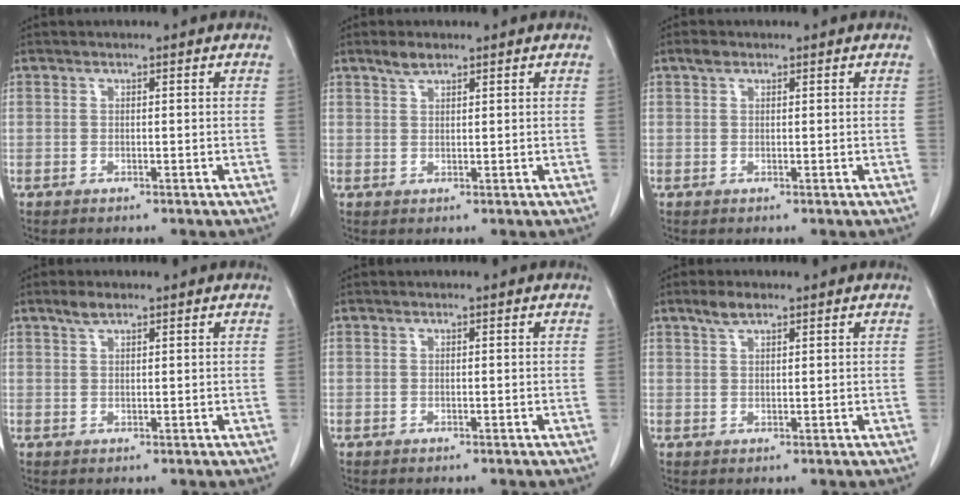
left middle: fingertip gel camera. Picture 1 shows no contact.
{"total": 2.1, "force": [1.7, 0.6, 1.1], "torque": [-0.026, 0.003, 0.034]}
{"total": 1.1, "force": [0.8, 0.6, 0.5], "torque": [-0.013, 0.008, 0.014]}
{"total": 2.0, "force": [1.5, 0.6, 1.2], "torque": [-0.027, 0.005, 0.031]}
{"total": 0.0}
{"total": 2.6, "force": [1.9, 0.8, 1.6], "torque": [-0.036, 0.006, 0.038]}